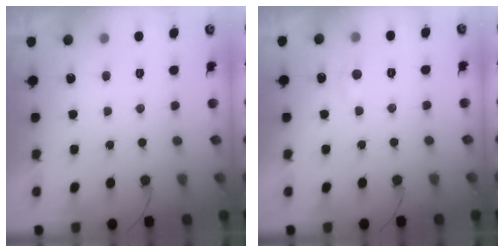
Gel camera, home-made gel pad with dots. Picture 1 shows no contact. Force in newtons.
{"total": 4.1, "press": 4.1, "slide": 0.6}